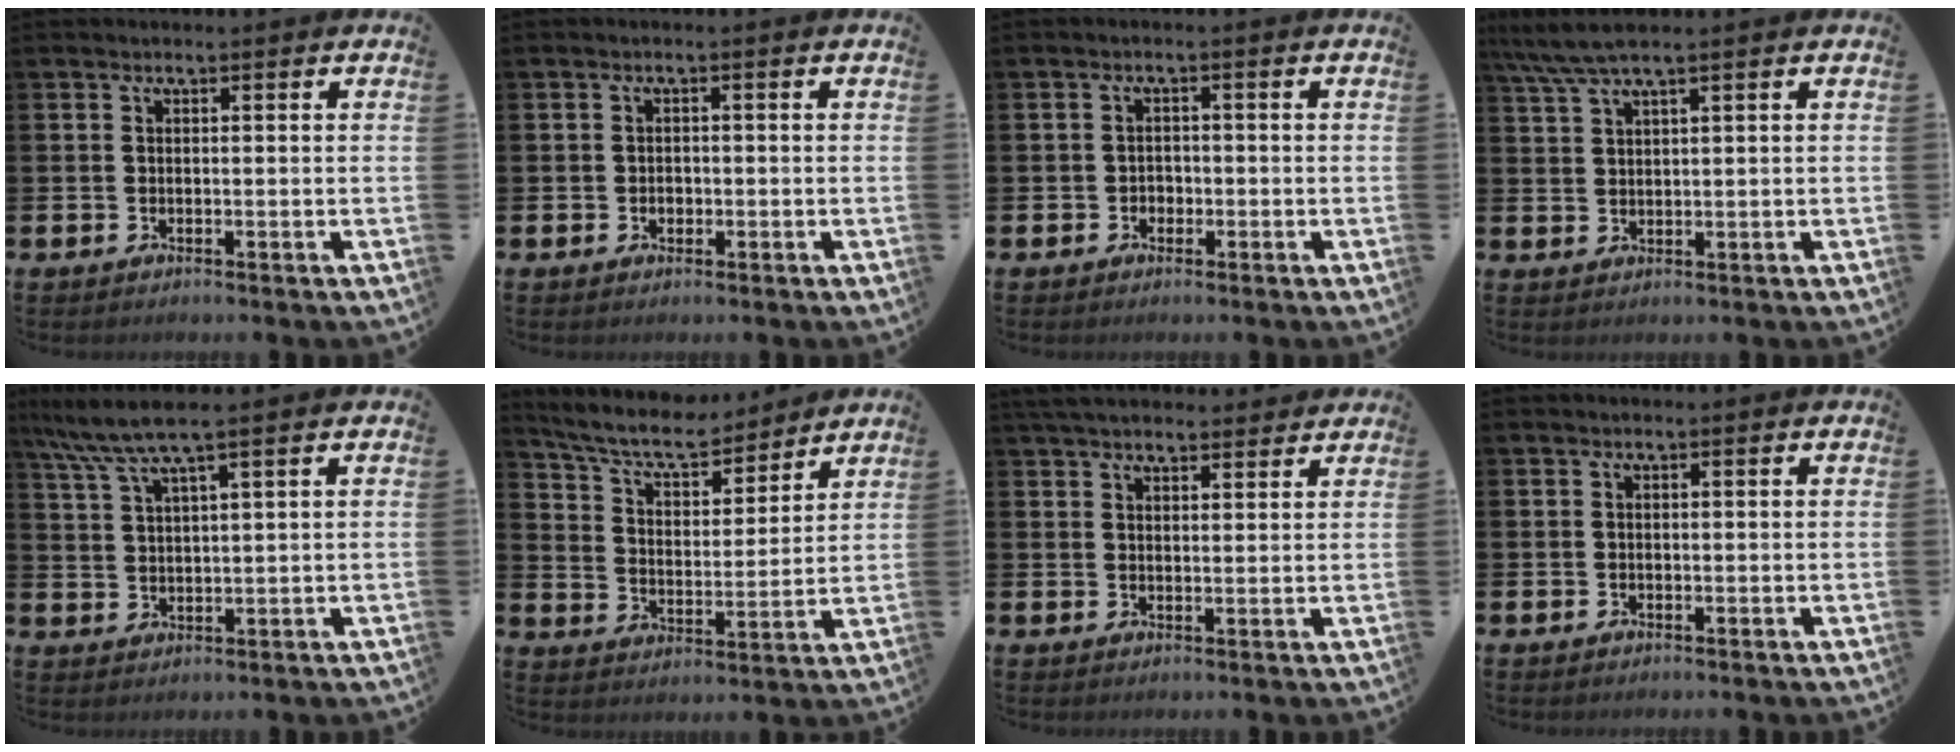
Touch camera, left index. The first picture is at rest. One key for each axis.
{"total": 1.1, "fx": -0.3, "fy": 0.9, "fz": 0.5, "tx": -0.011, "ty": 0.006, "tz": -0.007}
{"total": 1.5, "fx": -0.7, "fy": 1.3, "fz": 0.2, "tx": -0.007, "ty": 0.003, "tz": -0.017}
{"total": 4.7, "fx": 3.6, "fy": 0.2, "fz": 3.0, "tx": -0.072, "ty": -0.002, "tz": 0.067}
{"total": 6.2, "fx": 4.7, "fy": 0.2, "fz": 3.9, "tx": -0.094, "ty": -0.009, "tz": 0.084}
{"total": 8.0, "fx": 7.3, "fy": 1.9, "fz": 2.7, "tx": -0.083, "ty": -0.044, "tz": 0.127}
{"total": 4.2, "fx": 4.1, "fy": 0.9, "fz": 0.8, "tx": -0.025, "ty": -0.012, "tz": 0.077}
{"total": 0.0}